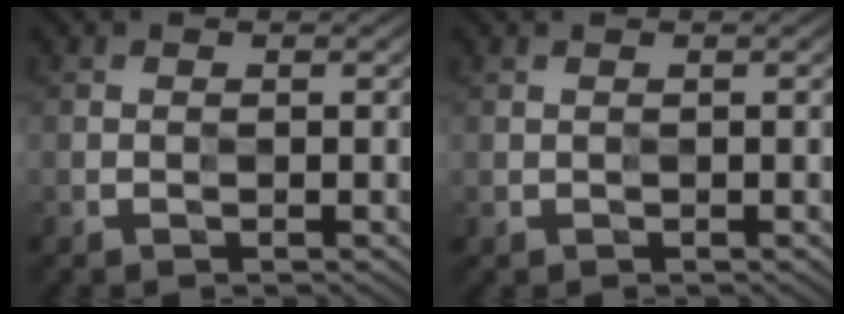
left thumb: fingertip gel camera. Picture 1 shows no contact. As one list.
[{"total": 0.0}]